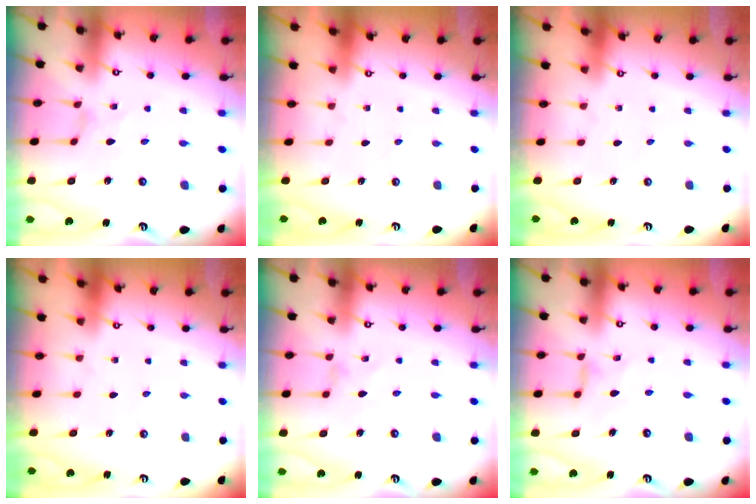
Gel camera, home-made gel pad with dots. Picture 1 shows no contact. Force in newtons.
{"total": 0.0}
{"total": 0.0}
{"total": 0.0}
{"total": 0.0}
{"total": 2.1, "press": 2.1, "slide": 0.5}